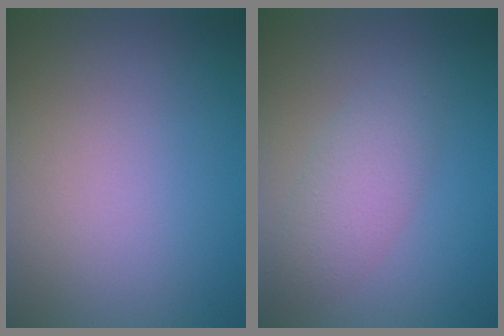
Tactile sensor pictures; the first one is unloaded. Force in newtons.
{"total": 2.9, "press": 2.9, "slide": 0.1}